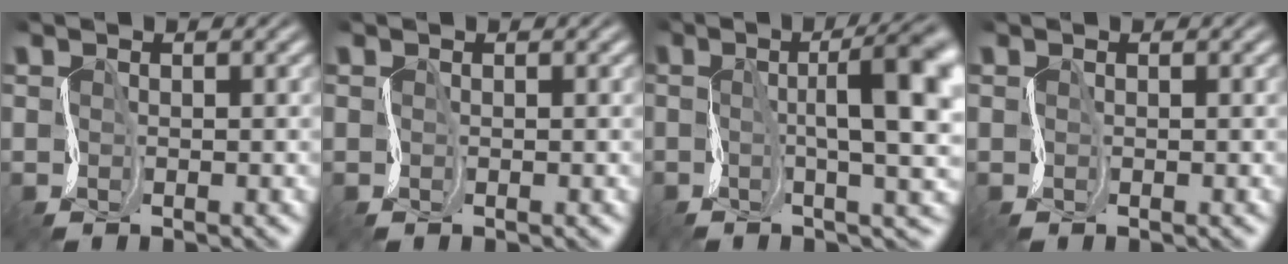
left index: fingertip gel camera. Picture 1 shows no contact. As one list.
[{"total": 0.0}, {"total": 10.9, "force": [0.9, 2.6, 10.5], "torque": [-0.131, 0.011, 0.011]}, {"total": 0.0}]